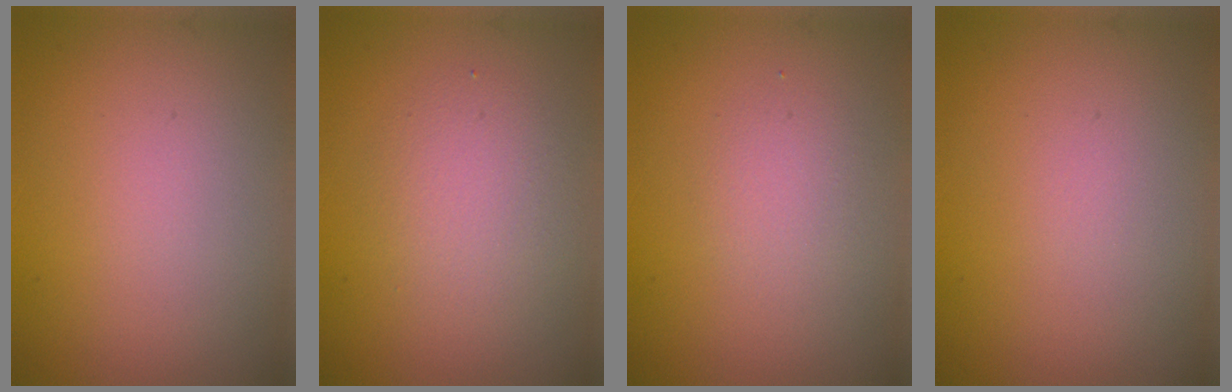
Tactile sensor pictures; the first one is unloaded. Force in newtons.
{"total": 2.6, "press": 2.6, "slide": 0.2}
{"total": 1.4, "press": 1.4, "slide": 0.1}
{"total": 0.0}